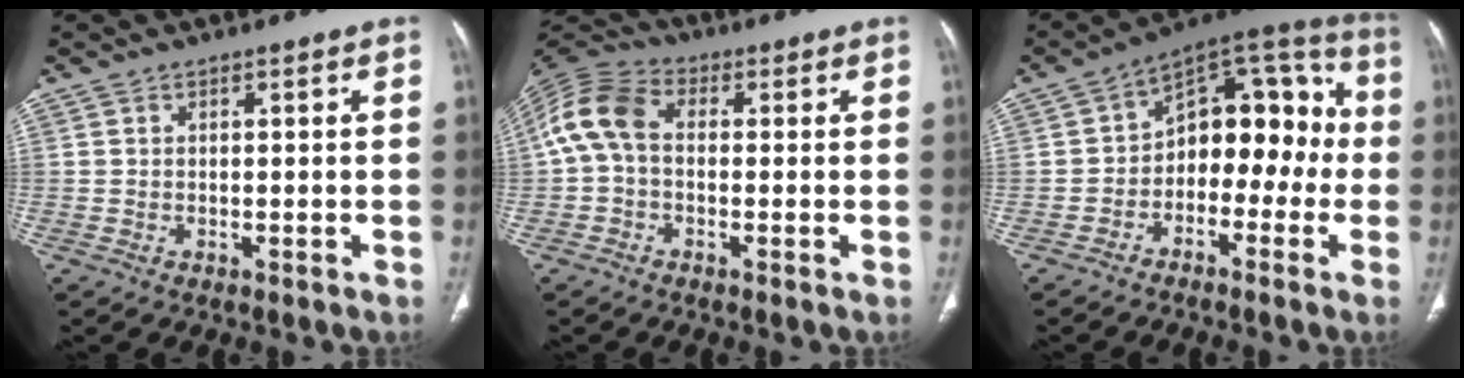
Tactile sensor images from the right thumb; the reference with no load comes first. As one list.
[{"total": 9.6, "force": [0.2, 6.5, 7.1], "torque": [-0.143, 0.026, -0.011]}, {"total": 14.8, "force": [-1.9, 9.4, 11.3], "torque": [-0.104, 0.057, -0.044]}]